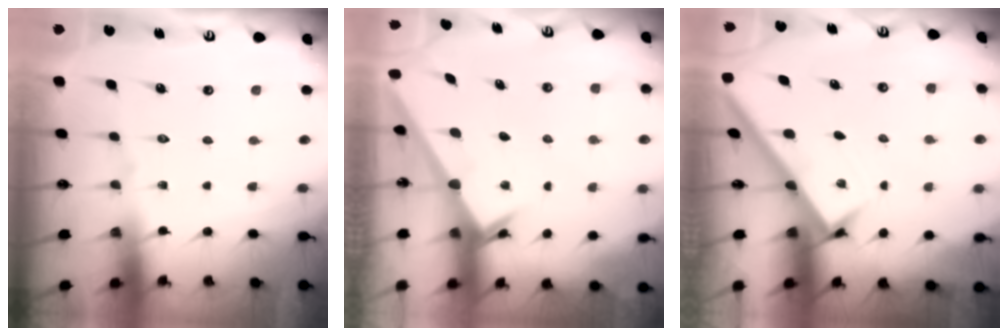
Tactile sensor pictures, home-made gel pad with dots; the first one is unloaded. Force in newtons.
{"total": 2.3, "press": 2.3, "slide": 0.2}
{"total": 2.5, "press": 2.5, "slide": 0.3}